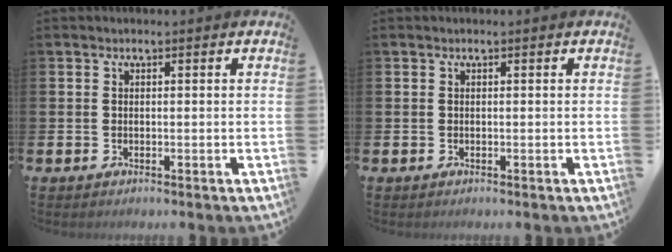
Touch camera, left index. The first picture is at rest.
{"total": 0.0}